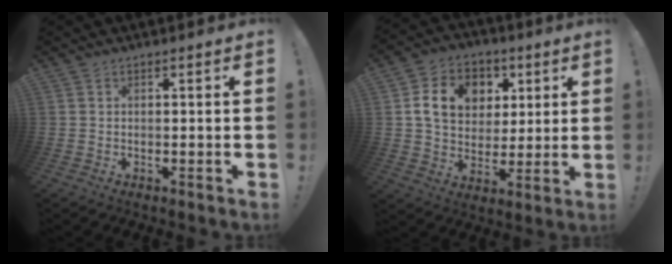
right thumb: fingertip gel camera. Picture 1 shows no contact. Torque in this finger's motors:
{"motor_torque": [1.67, 1.72, 0.43, -0.04, 0.04]}